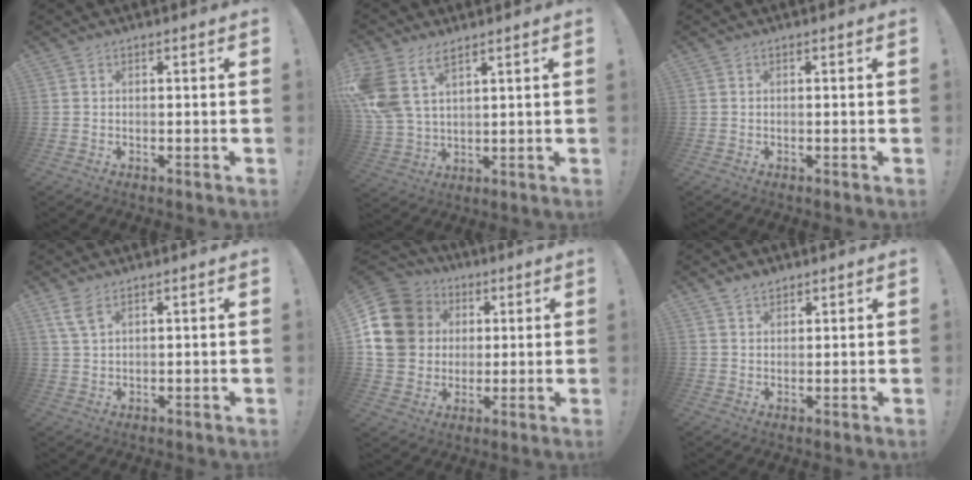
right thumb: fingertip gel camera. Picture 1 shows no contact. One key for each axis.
{"total": 10.8, "fx": 6.4, "fy": 5.6, "fz": 6.6, "tx": -0.138, "ty": -0.026, "tz": 0.127}
{"total": 0.0}
{"total": 4.8, "fx": 3.0, "fy": 1.6, "fz": 3.4, "tx": -0.064, "ty": -0.010, "tz": 0.056}
{"total": 18.4, "fx": 3.6, "fy": 15.8, "fz": 8.7, "tx": -0.148, "ty": 0.002, "tz": 0.085}
{"total": 3.2, "fx": 2.7, "fy": 1.5, "fz": 0.7, "tx": -0.010, "ty": -0.017, "tz": 0.049}